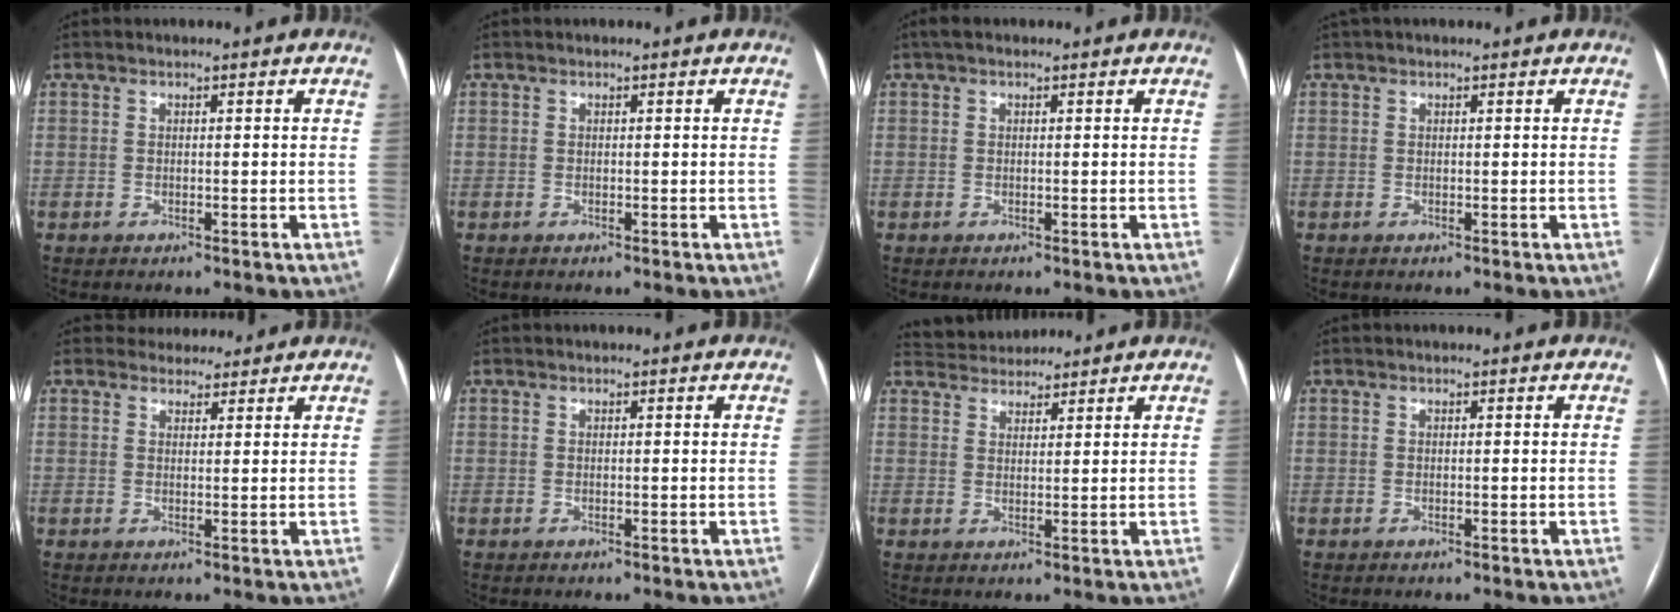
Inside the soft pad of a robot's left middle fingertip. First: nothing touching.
{"total": 0.0}
{"total": 1.5, "force": [0.9, 0.8, 0.9], "torque": [-0.020, 0.021, 0.013]}
{"total": 1.3, "force": [1.1, 0.4, 0.6], "torque": [-0.013, 0.029, 0.020]}
{"total": 3.9, "force": [3.6, 1.7, -0.1], "torque": [0.008, 0.010, 0.046]}
{"total": 0.0}
{"total": 5.1, "force": [4.9, 1.3, 0.4], "torque": [-0.011, 0.030, 0.083]}
{"total": 0.0}